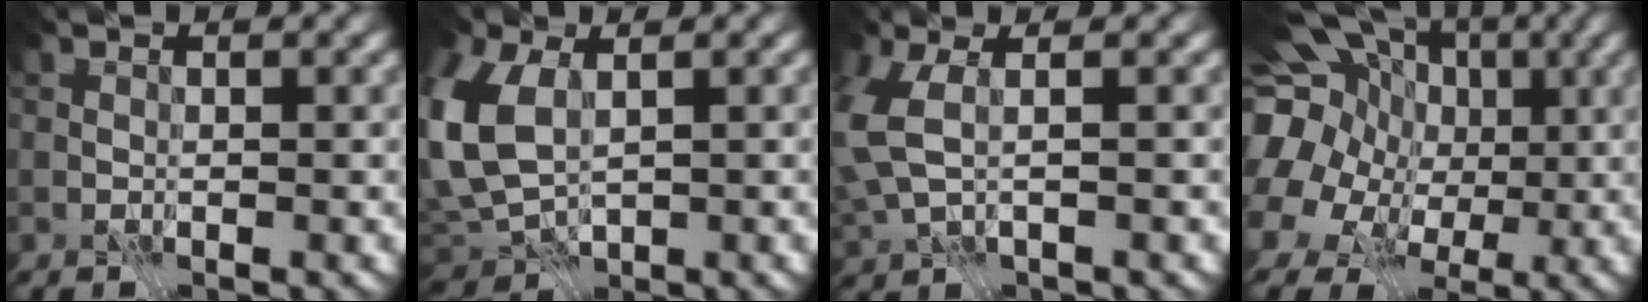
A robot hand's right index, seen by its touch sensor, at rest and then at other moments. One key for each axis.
{"total": 7.4, "fx": 0.8, "fy": 4.6, "fz": 5.7, "tx": -0.166, "ty": 0.000, "tz": 0.012}
{"total": 4.9, "fx": 0.4, "fy": 2.6, "fz": 4.1, "tx": -0.115, "ty": -0.007, "tz": 0.017}
{"total": 18.0, "fx": 1.7, "fy": 15.1, "fz": 9.5, "tx": -0.218, "ty": 0.033, "tz": 0.012}